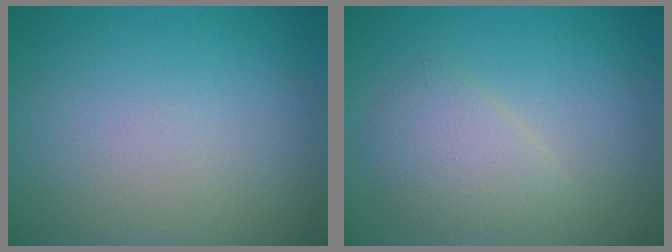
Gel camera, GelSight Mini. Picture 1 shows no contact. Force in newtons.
{"total": 2.9, "press": 2.9, "slide": 0.1}